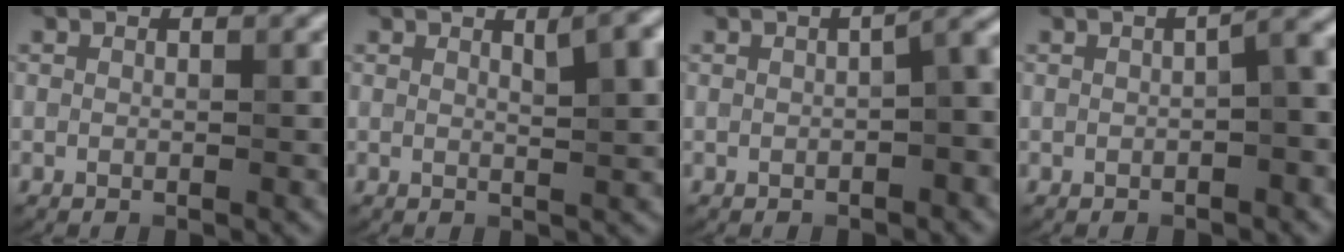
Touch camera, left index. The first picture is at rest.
{"total": 4.1, "force": [1.9, 1.2, 3.5], "torque": [-0.040, 0.006, 0.026]}
{"total": 3.6, "force": [-0.4, 1.1, 3.4], "torque": [-0.040, 0.013, -0.007]}
{"total": 3.1, "force": [-0.3, 0.8, 3.0], "torque": [-0.041, 0.014, -0.007]}